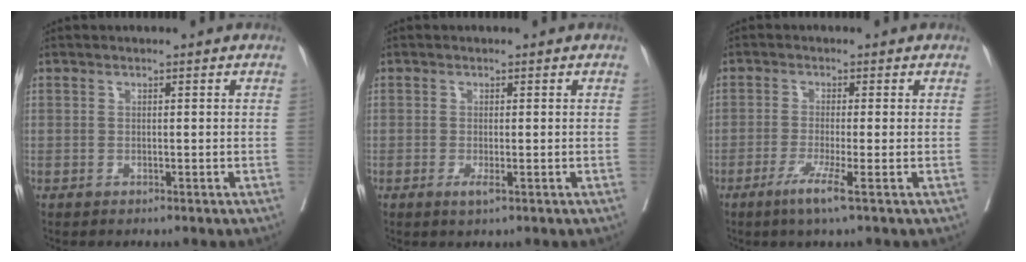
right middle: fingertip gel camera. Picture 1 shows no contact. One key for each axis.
{"total": 1.3, "fx": -0.2, "fy": -0.6, "fz": 1.1, "tx": -0.016, "ty": -0.005, "tz": -0.005}
{"total": 4.0, "fx": -1.7, "fy": -1.5, "fz": 3.3, "tx": -0.061, "ty": -0.014, "tz": -0.038}